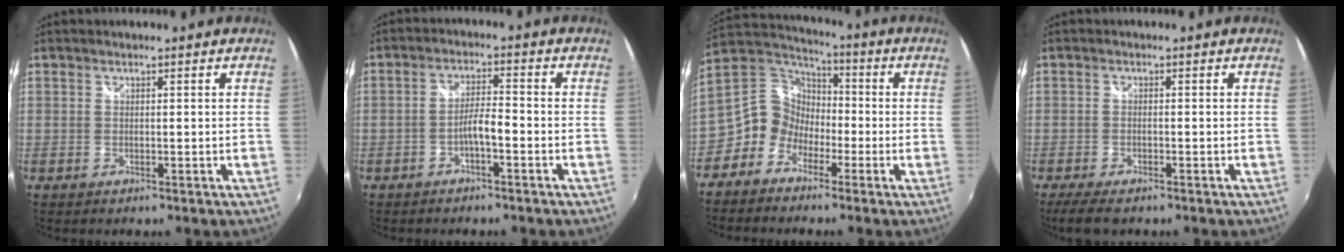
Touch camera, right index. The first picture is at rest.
{"total": 3.6, "force": [-2.1, 0.4, 2.9], "torque": [-0.061, 0.009, -0.036]}
{"total": 9.2, "force": [-3.7, 7.8, 3.1], "torque": [-0.067, 0.032, -0.087]}
{"total": 5.3, "force": [-3.8, 1.4, 3.4], "torque": [-0.077, -0.020, -0.067]}